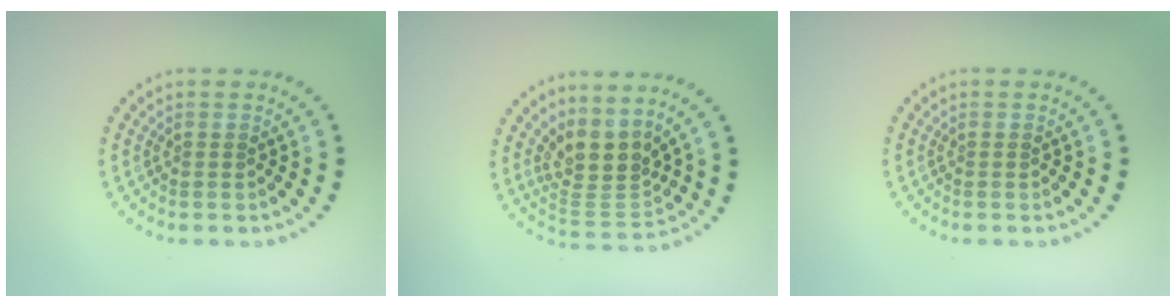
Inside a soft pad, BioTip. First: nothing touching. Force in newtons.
{"total": 3.9, "press": 2.8, "slide": 2.7}
{"total": 0.0}